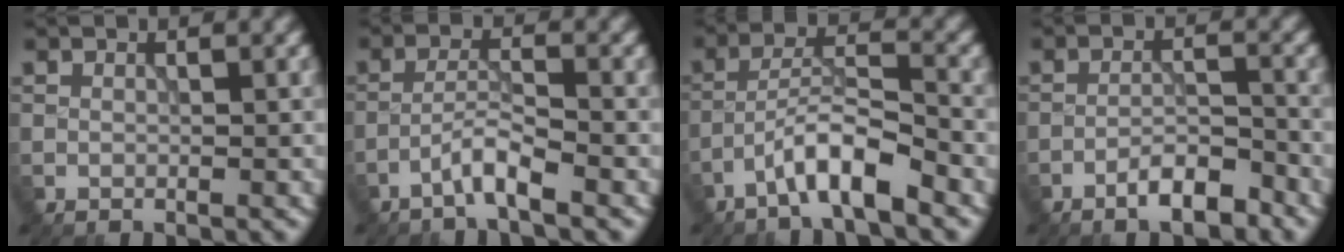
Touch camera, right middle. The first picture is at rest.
{"total": 2.6, "force": [-1.9, 0.1, 1.8], "torque": [-0.033, 0.011, -0.044]}
{"total": 4.8, "force": [-3.2, 0.7, 3.5], "torque": [-0.059, 0.016, -0.064]}
{"total": 3.8, "force": [-2.8, 0.9, 2.4], "torque": [-0.037, 0.010, -0.051]}